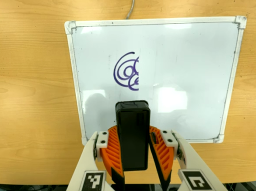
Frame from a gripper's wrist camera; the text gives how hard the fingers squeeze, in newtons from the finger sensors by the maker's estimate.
{"total": 9.5, "left": 9.8, "right": 9.2}